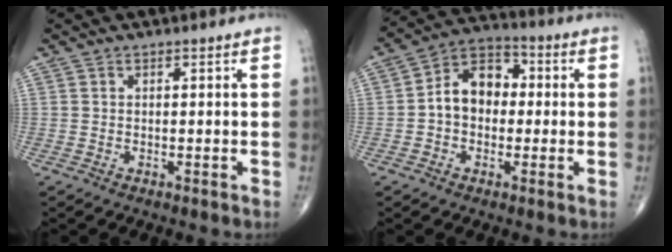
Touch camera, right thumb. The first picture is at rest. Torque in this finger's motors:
{"motor_torque": [1.48, 1.39, 0.82, -0.08, 0.08]}